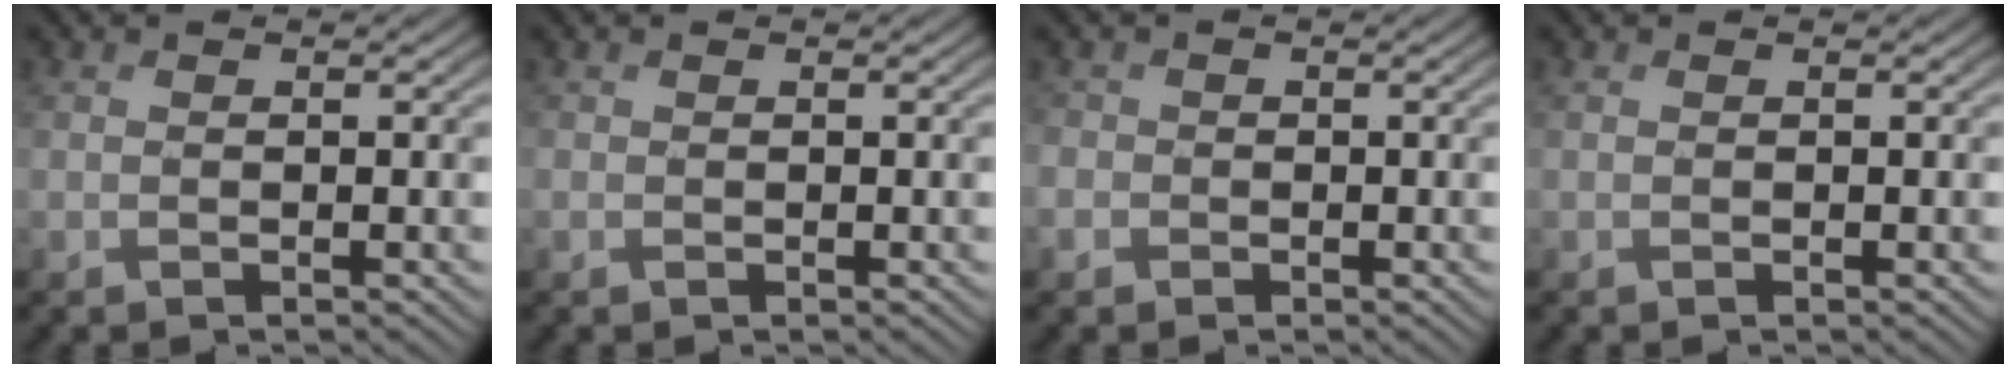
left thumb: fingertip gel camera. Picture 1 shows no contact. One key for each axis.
{"total": 0.0}
{"total": 1.9, "fx": -0.7, "fy": 1.8, "fz": 0.3, "tx": -0.010, "ty": -0.003, "tz": -0.019}
{"total": 0.0}